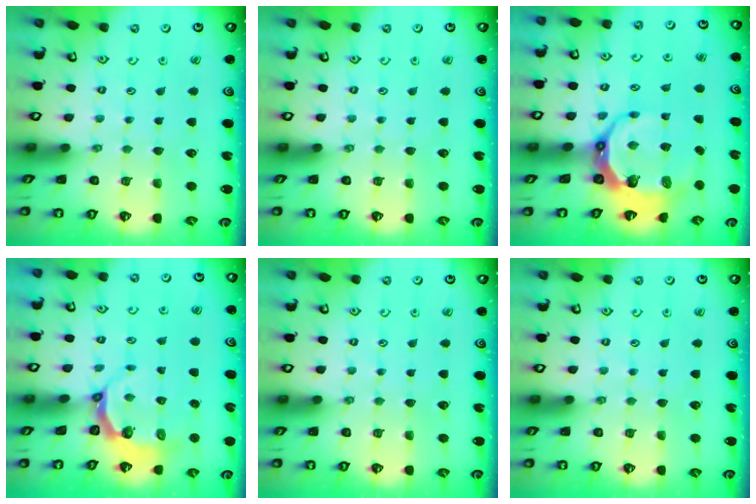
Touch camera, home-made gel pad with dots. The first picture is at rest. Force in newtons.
{"total": 0.0}
{"total": 10.1, "press": 9.3, "slide": 4.0}
{"total": 4.8, "press": 3.7, "slide": 3.1}
{"total": 0.0}
{"total": 0.0}